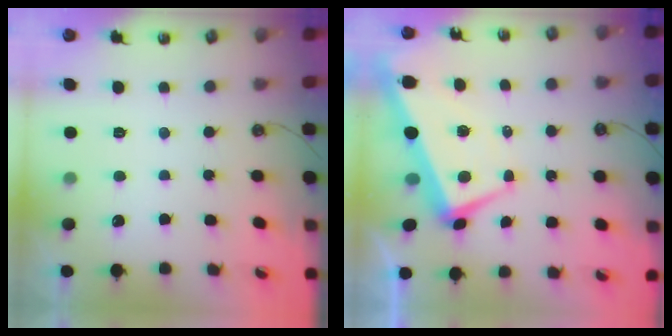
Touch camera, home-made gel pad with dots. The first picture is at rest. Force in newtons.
{"total": 2.0, "press": 1.6, "slide": 1.2}